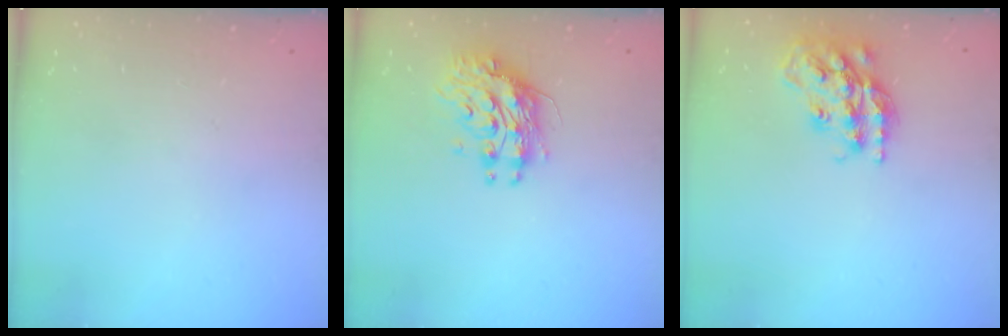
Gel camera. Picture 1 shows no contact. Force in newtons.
{"total": 10.3, "press": 10.2, "slide": 1.0}
{"total": 18.6, "press": 18.5, "slide": 1.5}